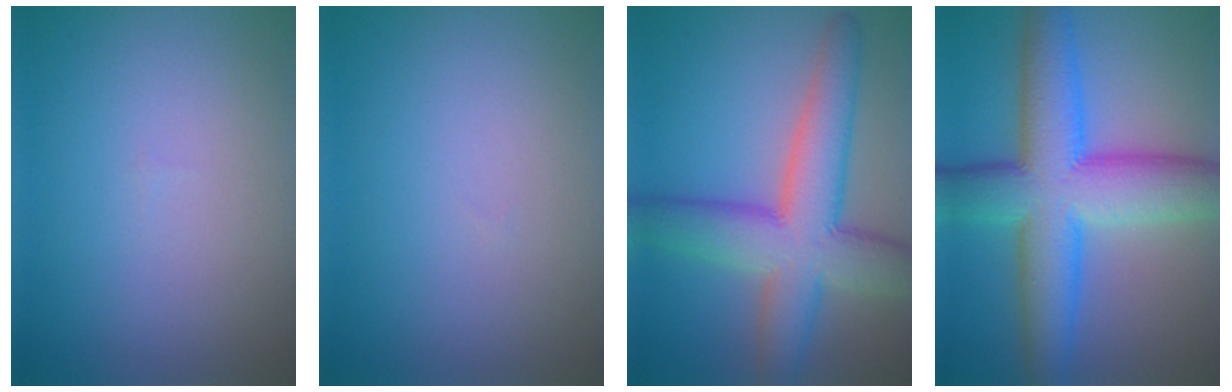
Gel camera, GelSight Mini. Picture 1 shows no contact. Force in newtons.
{"total": 0.0}
{"total": 9.0, "press": 9.0, "slide": 0.6}
{"total": 11.2, "press": 11.2, "slide": 0.2}